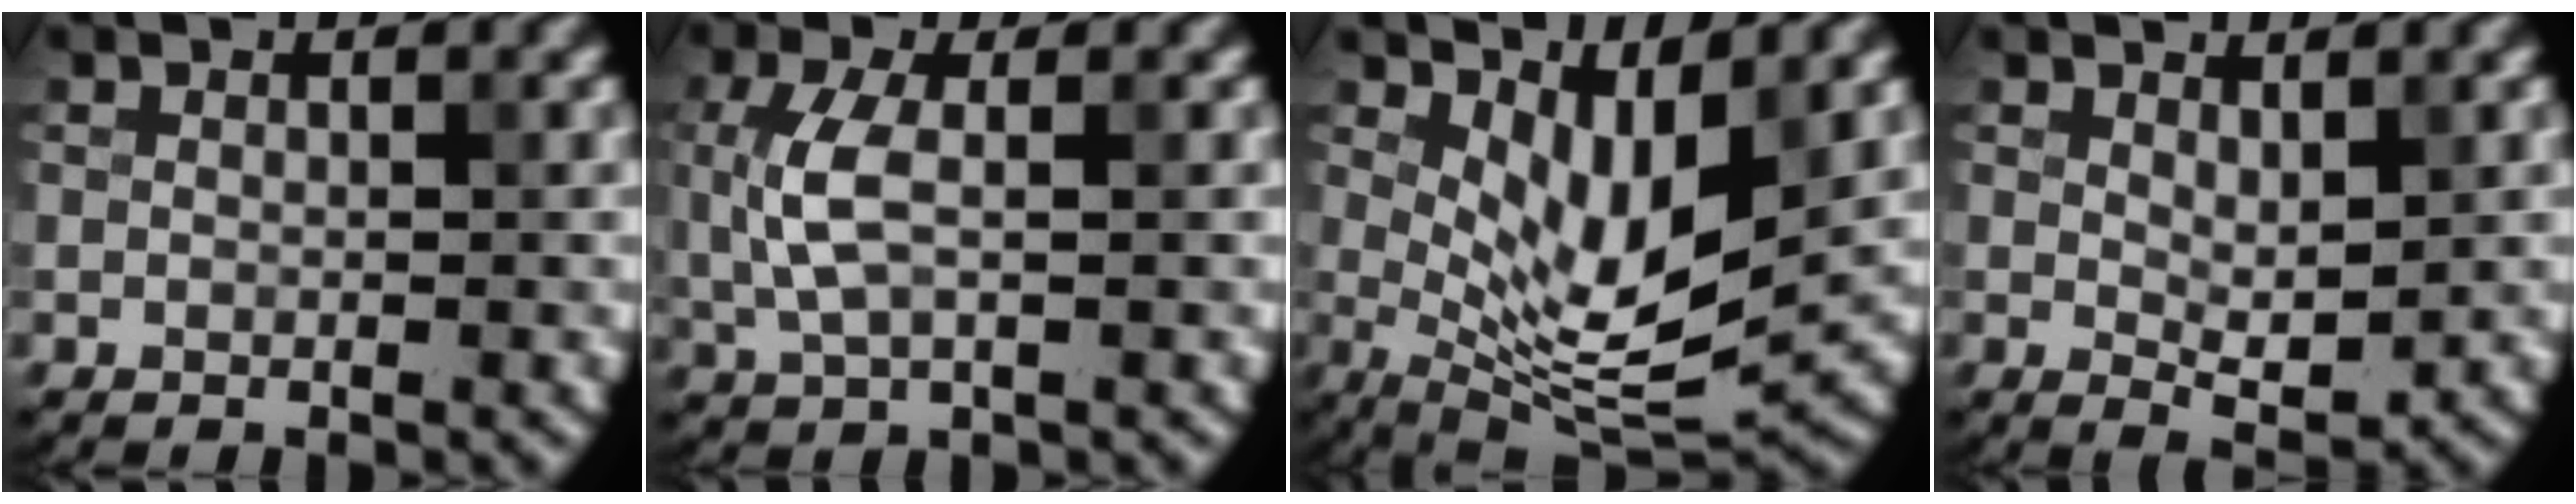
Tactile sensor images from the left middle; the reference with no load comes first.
{"total": 3.7, "force": [0.3, 1.5, 3.3], "torque": [-0.081, 0.001, 0.007]}
{"total": 7.4, "force": [2.0, 2.8, 6.5], "torque": [-0.118, -0.020, 0.040]}
{"total": 2.2, "force": [0.9, 0.8, 1.9], "torque": [-0.034, -0.008, 0.020]}